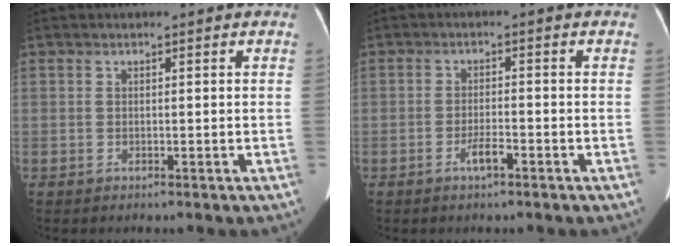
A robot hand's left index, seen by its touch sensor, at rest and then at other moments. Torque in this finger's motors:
{"motor_torque": [0.43, 0.35, 0.20, 0.05]}